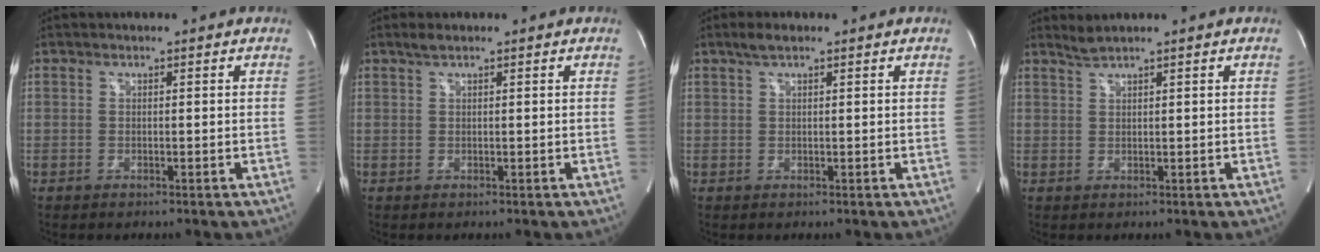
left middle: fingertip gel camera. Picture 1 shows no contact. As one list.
[{"total": 1.2, "force": [0.9, 0.1, 0.7], "torque": [-0.019, 0.007, 0.020]}, {"total": 2.0, "force": [1.4, 0.4, 1.4], "torque": [-0.033, 0.010, 0.027]}, {"total": 1.6, "force": [1.5, -0.6, 0.4], "torque": [-0.012, 0.003, 0.034]}]